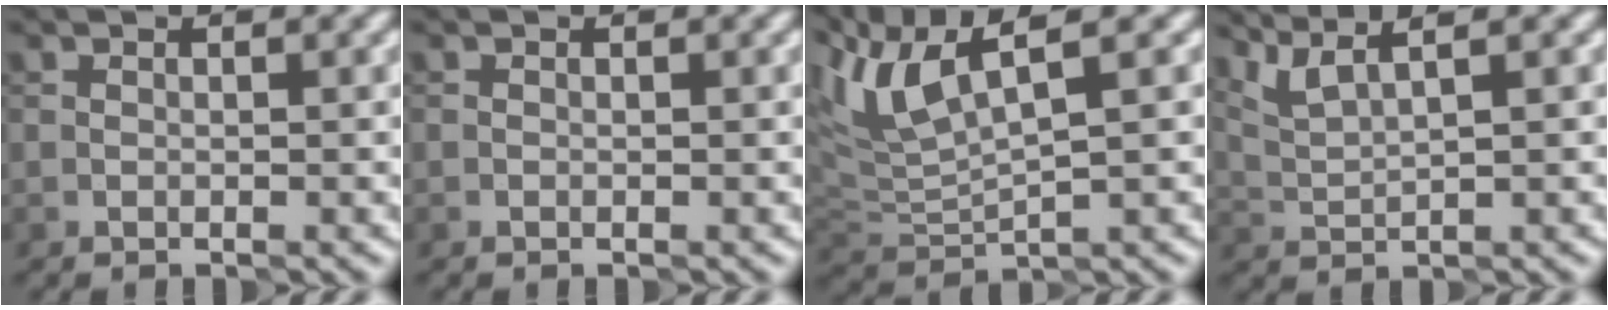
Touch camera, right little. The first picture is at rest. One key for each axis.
{"total": 0.0}
{"total": 6.0, "fx": 3.3, "fy": 1.3, "fz": 4.8, "tx": -0.111, "ty": 0.013, "tz": 0.069}
{"total": 3.2, "fx": 2.5, "fy": 0.4, "fz": 2.0, "tx": -0.039, "ty": 0.017, "tz": 0.051}